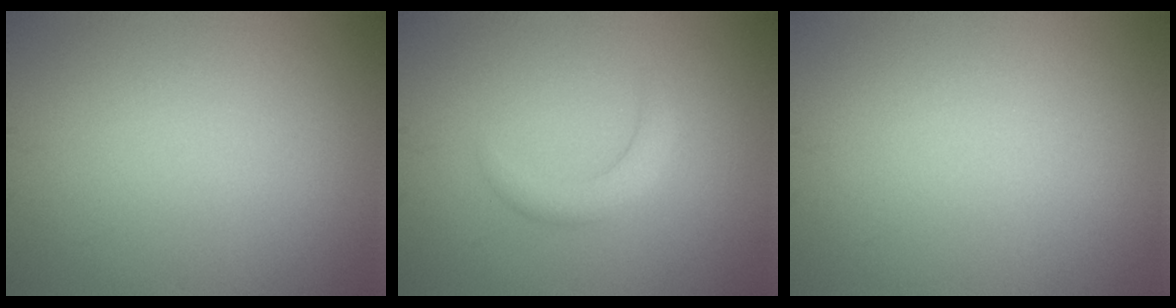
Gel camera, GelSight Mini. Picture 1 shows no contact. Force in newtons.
{"total": 2.0, "press": 2.0, "slide": 0.3}
{"total": 0.0}